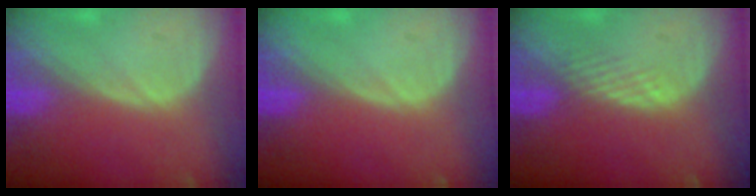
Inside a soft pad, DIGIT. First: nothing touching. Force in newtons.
{"total": 0.0}
{"total": 1.8, "press": 1.8, "slide": 0.2}